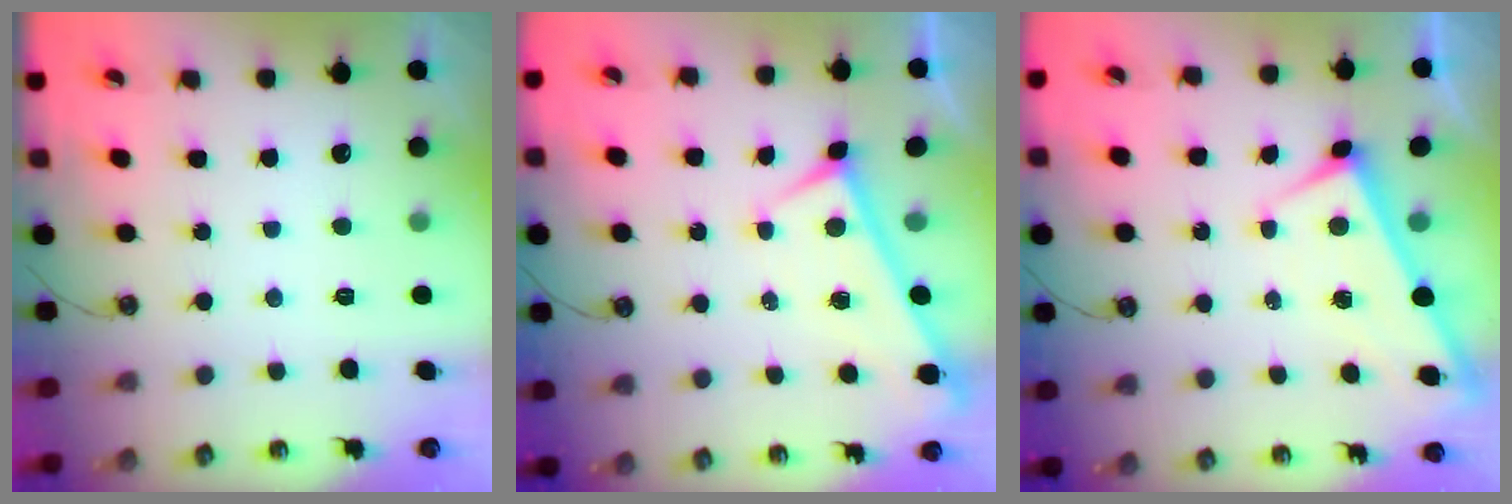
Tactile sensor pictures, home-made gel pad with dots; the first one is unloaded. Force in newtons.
{"total": 0.0}
{"total": 1.7, "press": 1.7, "slide": 0.1}